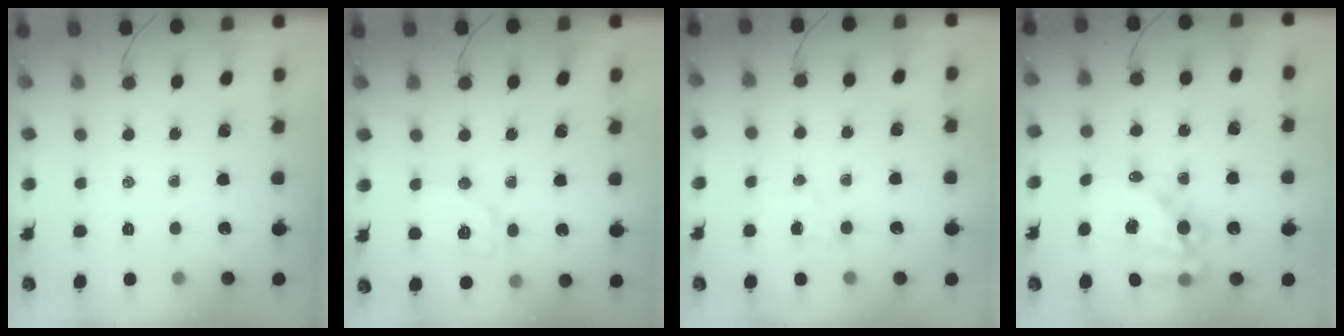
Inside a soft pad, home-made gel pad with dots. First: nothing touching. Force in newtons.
{"total": 10.5, "press": 10.5, "slide": 0.4}
{"total": 3.0, "press": 2.9, "slide": 0.9}
{"total": 14.8, "press": 14.5, "slide": 3.1}